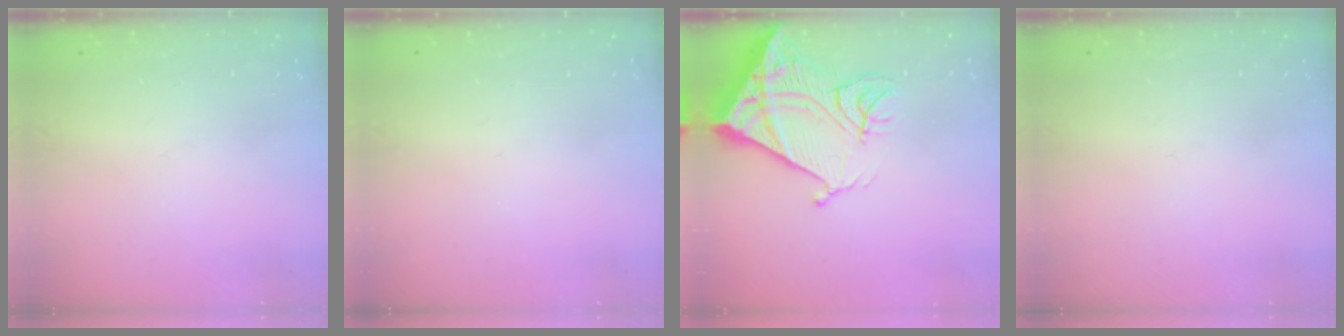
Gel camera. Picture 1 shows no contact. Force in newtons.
{"total": 0.0}
{"total": 17.6, "press": 17.4, "slide": 2.1}
{"total": 0.0}